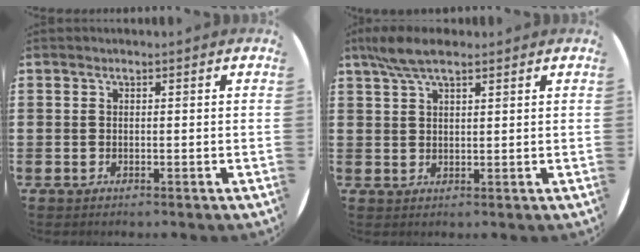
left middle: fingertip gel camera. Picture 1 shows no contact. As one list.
[{"total": 4.9, "force": [3.4, 1.7, 3.1], "torque": [-0.069, 0.006, 0.063]}]